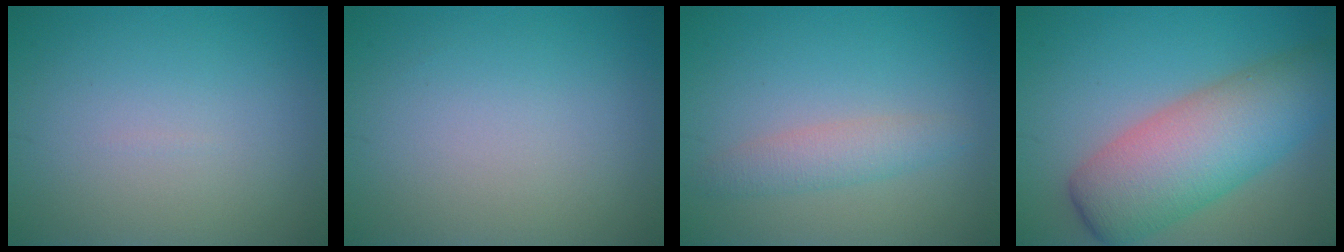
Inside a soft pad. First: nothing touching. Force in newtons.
{"total": 0.0}
{"total": 2.4, "press": 2.4, "slide": 0.0}
{"total": 8.9, "press": 8.9, "slide": 0.4}